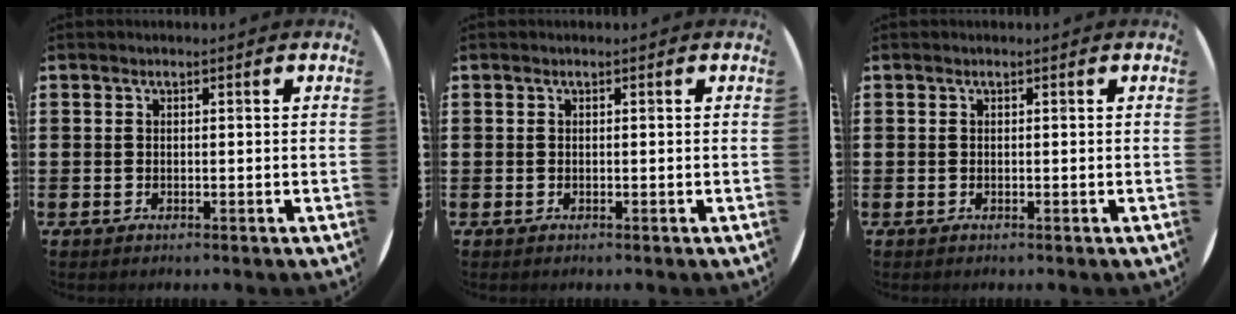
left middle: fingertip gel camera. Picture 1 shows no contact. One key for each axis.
{"total": 0.0}
{"total": 0.0}